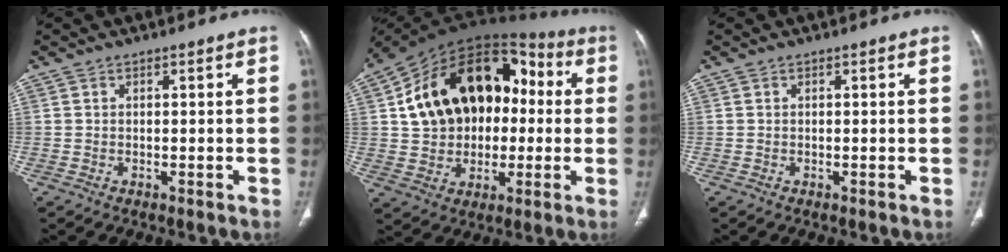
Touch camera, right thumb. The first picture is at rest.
{"total": 24.6, "force": [2.9, 17.2, 17.3], "torque": [-0.260, 0.042, 0.051]}
{"total": 0.0}